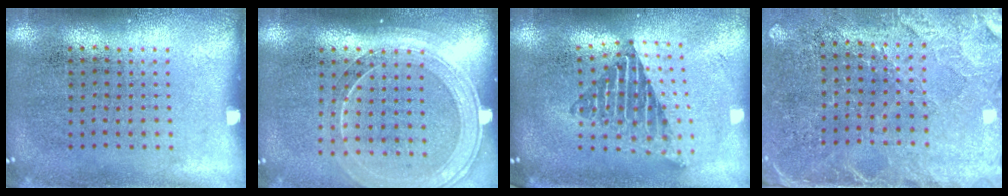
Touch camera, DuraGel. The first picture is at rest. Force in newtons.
{"total": 1.8, "press": 1.6, "slide": 0.8}
{"total": 2.0, "press": 1.6, "slide": 1.3}
{"total": 2.8, "press": 2.6, "slide": 1.1}